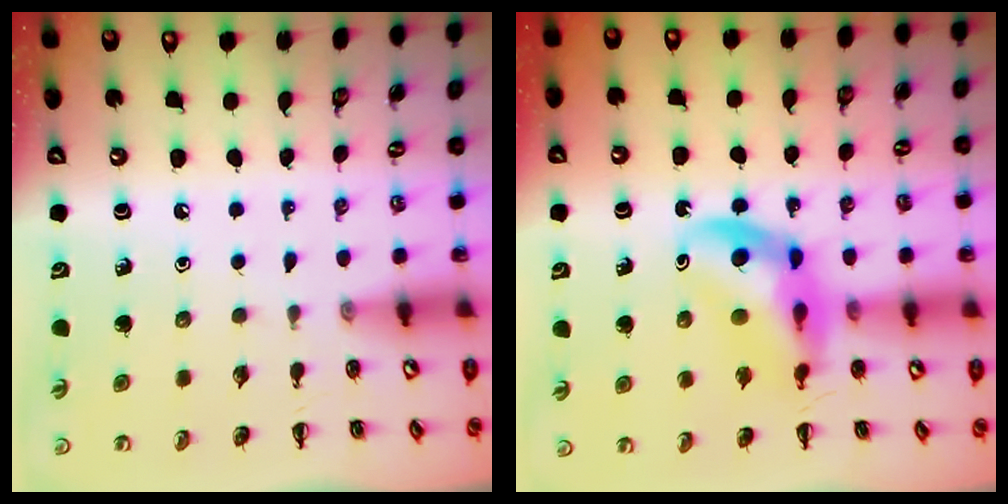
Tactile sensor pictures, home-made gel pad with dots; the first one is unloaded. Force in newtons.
{"total": 12.3, "press": 11.8, "slide": 3.4}